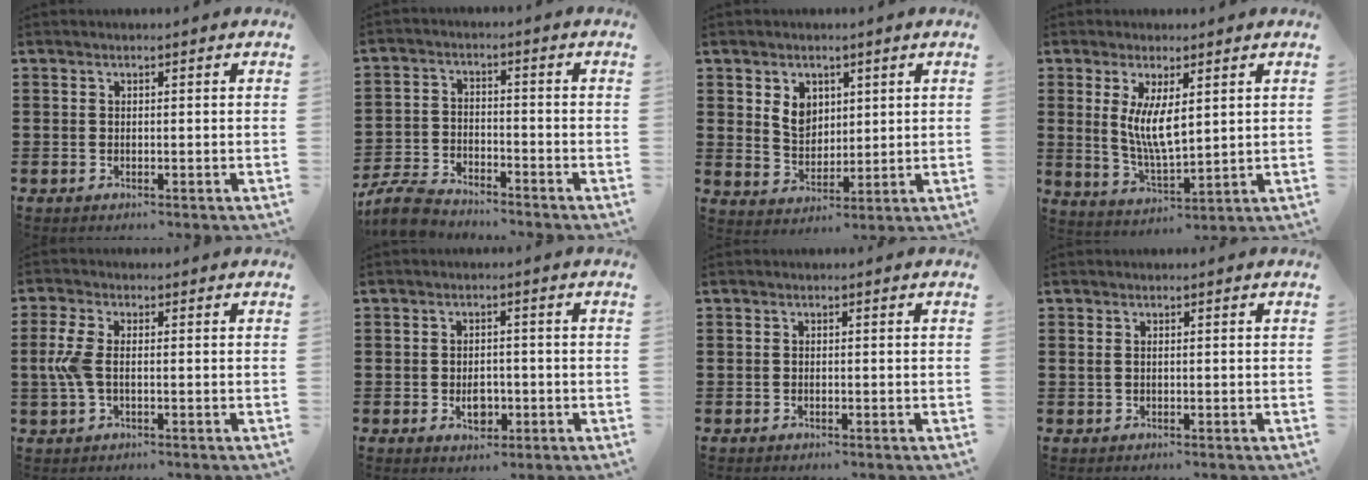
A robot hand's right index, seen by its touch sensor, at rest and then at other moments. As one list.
[{"total": 5.6, "force": [-5.3, 1.3, 1.4], "torque": [-0.047, 0.005, -0.108]}, {"total": 4.8, "force": [2.0, 3.8, 2.2], "torque": [-0.048, 0.010, 0.035]}, {"total": 6.7, "force": [1.7, 2.2, 6.1], "torque": [-0.120, 0.001, 0.032]}, {"total": 4.9, "force": [-0.3, 2.3, 4.3], "torque": [-0.115, -0.006, -0.016]}, {"total": 3.6, "force": [-1.0, 2.2, 2.6], "torque": [-0.036, -0.005, -0.020]}, {"total": 0.0}, {"total": 0.6, "force": [0.2, 0.3, 0.5], "torque": [-0.012, 0.002, 0.003]}]